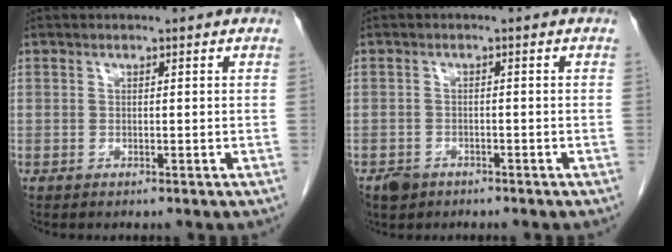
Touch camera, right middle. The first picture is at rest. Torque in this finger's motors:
{"motor_torque": [0.01, 0.01, 0.00, 0.00]}